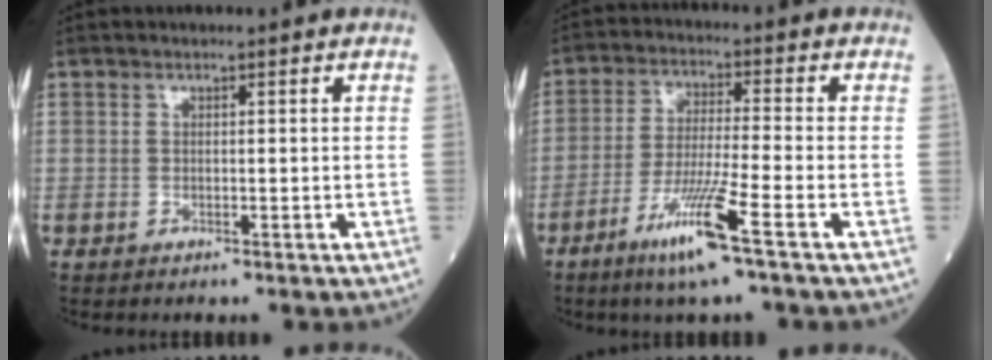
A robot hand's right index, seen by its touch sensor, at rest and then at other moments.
{"total": 9.5, "force": [-5.3, -0.8, 7.9], "torque": [-0.153, -0.021, -0.102]}